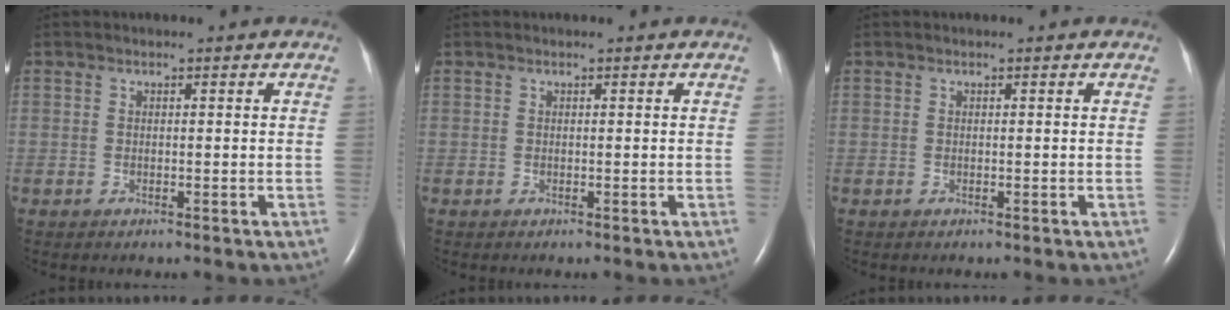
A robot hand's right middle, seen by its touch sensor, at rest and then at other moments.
{"total": 0.0}
{"total": 0.0}